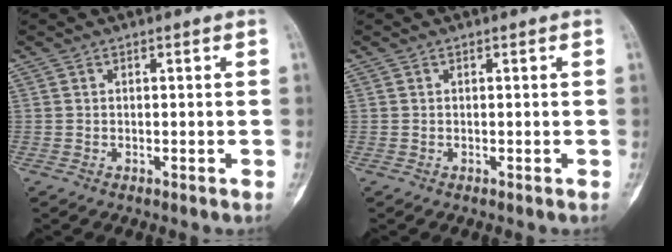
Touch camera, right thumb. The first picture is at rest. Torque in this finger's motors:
{"motor_torque": [0.03, 0.01, 0.14, 0.12, 0.02]}